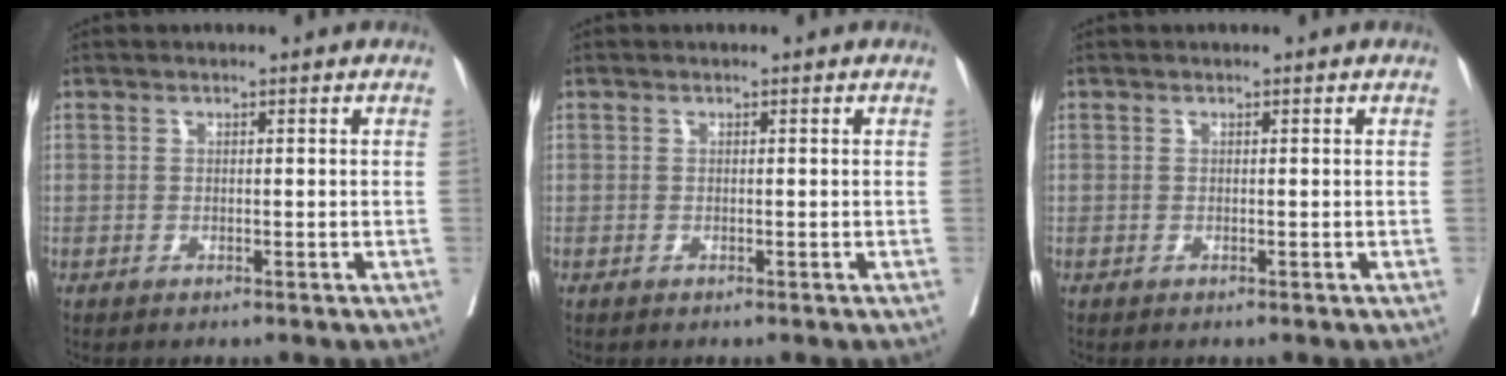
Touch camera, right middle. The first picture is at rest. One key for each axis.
{"total": 0.0}
{"total": 0.0}